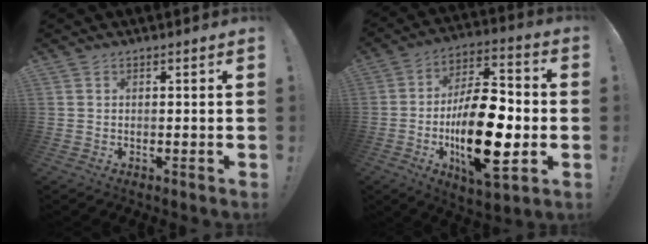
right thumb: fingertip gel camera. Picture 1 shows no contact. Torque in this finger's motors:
{"motor_torque": [0.65, 1.47, 1.55, -1.23, 0.78]}